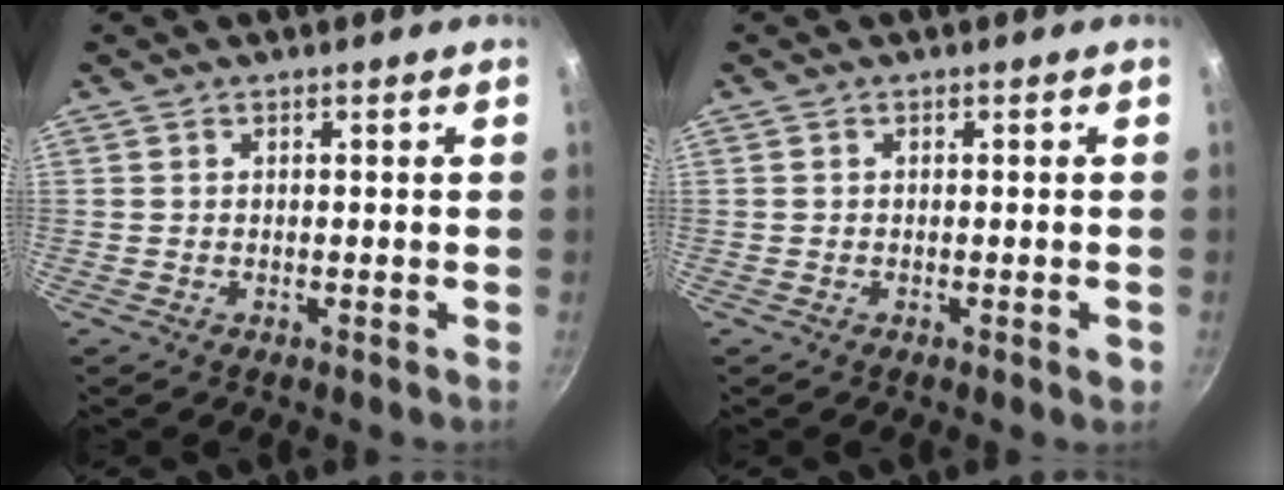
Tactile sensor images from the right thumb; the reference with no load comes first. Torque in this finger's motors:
{"motor_torque": [-0.26, 0.06, -0.26, 0.08, -0.02]}